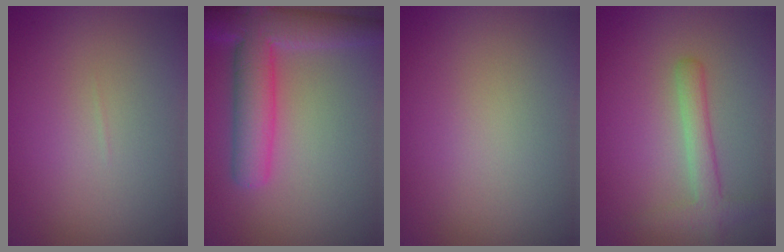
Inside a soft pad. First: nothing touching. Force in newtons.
{"total": 6.9, "press": 6.8, "slide": 0.4}
{"total": 0.0}
{"total": 2.7, "press": 2.7, "slide": 0.1}